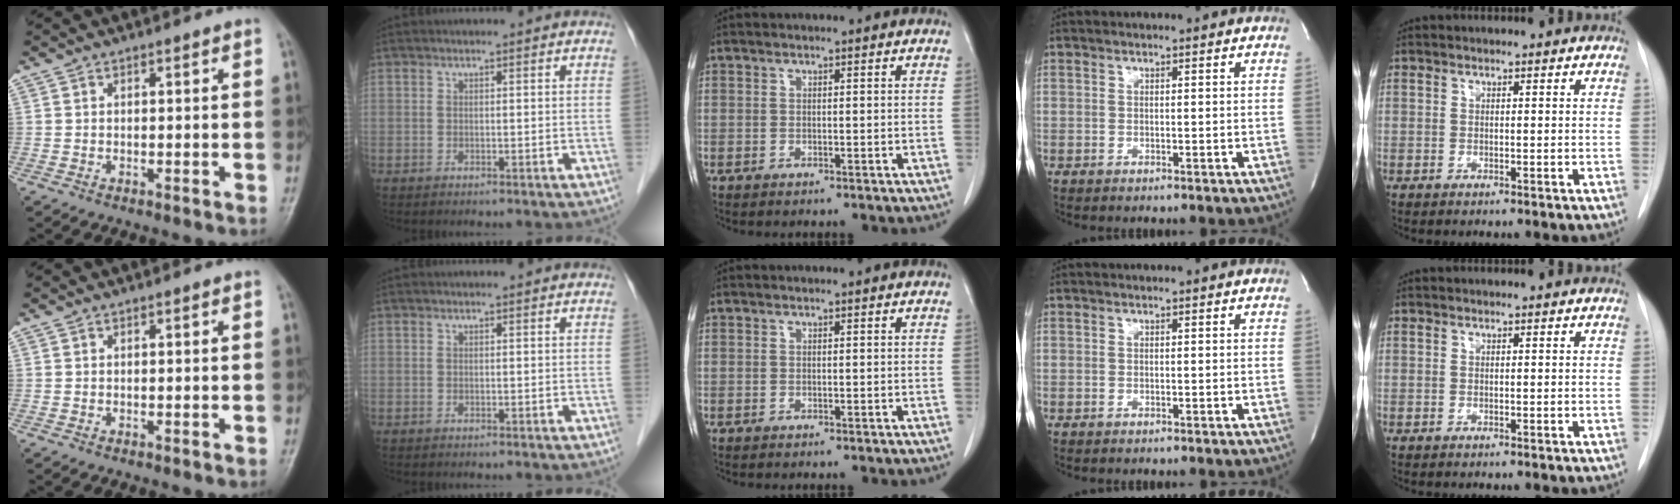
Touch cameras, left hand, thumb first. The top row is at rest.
{}